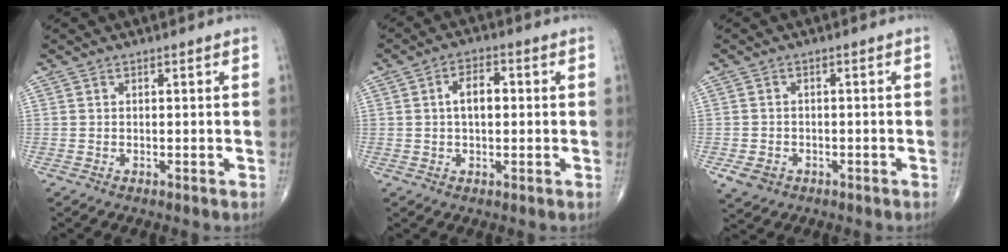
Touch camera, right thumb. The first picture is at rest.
{"total": 5.0, "force": [0.4, 2.8, 4.1], "torque": [-0.065, 0.013, 0.002]}
{"total": 3.8, "force": [-1.7, 3.0, 1.7], "torque": [-0.029, 0.004, -0.021]}